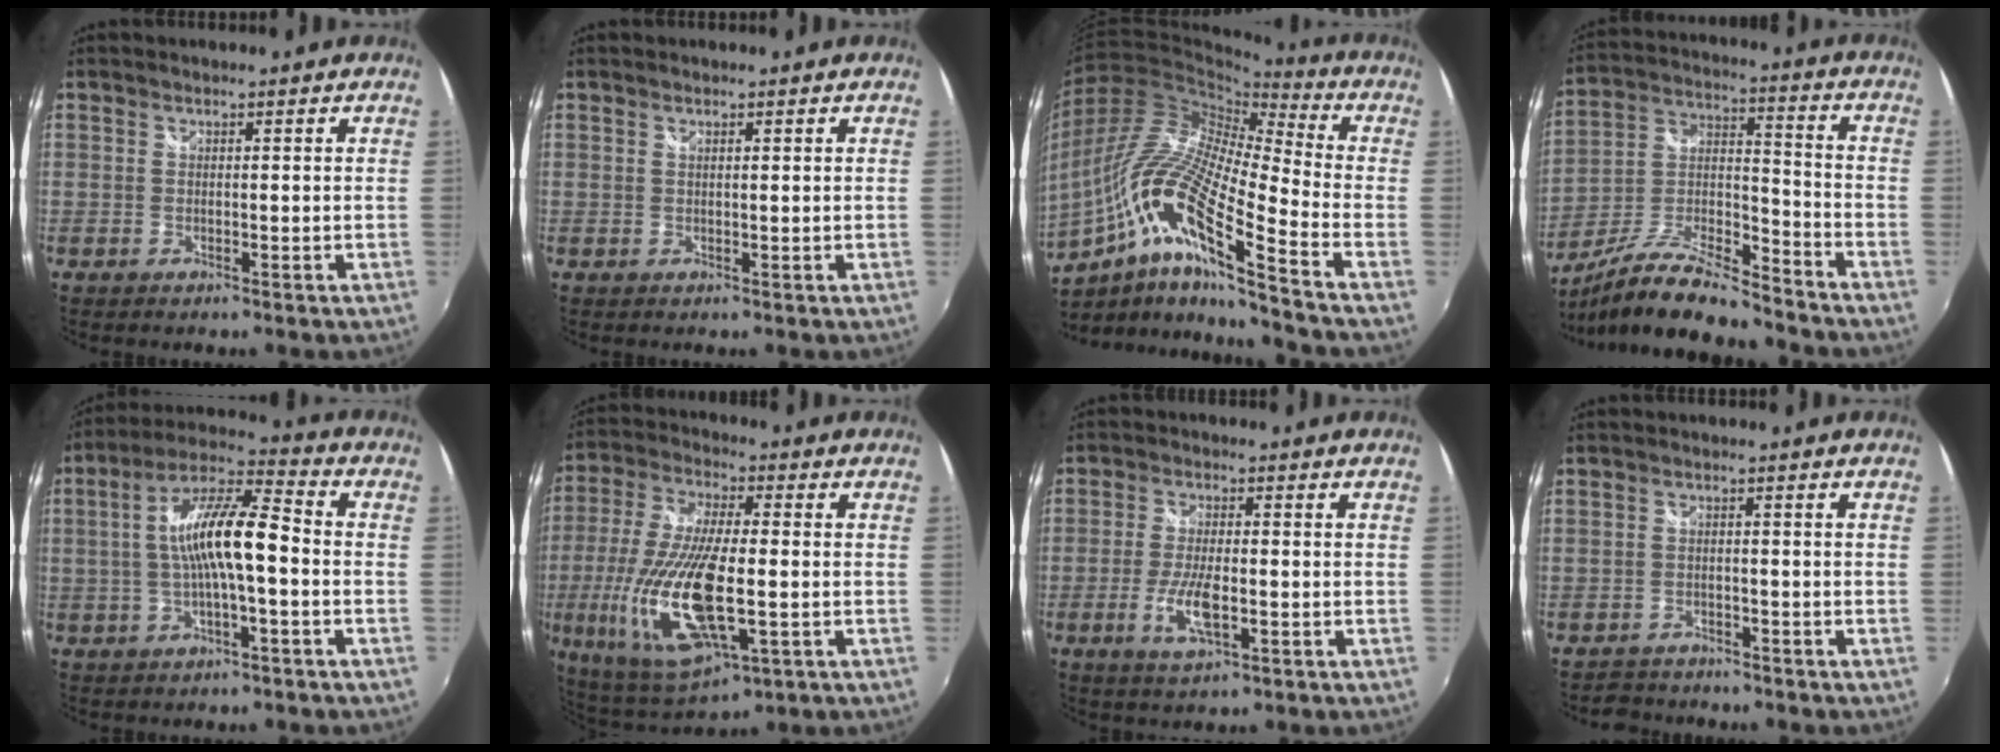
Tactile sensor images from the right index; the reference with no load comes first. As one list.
[{"total": 0.8, "force": [0.5, 0.2, 0.5], "torque": [-0.008, 0.001, 0.009]}, {"total": 20.6, "force": [-9.2, 2.5, 18.2], "torque": [-0.321, -0.037, -0.195]}, {"total": 17.3, "force": [-14.0, 3.6, 9.6], "torque": [-0.200, -0.014, -0.252]}, {"total": 12.8, "force": [-1.0, 2.8, 12.5], "torque": [-0.230, 0.020, -0.020]}, {"total": 23.7, "force": [-4.9, 8.4, 21.6], "torque": [-0.459, -0.043, -0.083]}, {"total": 6.9, "force": [-2.1, 2.1, 6.2], "torque": [-0.130, -0.010, -0.041]}, {"total": 3.3, "force": [-3.0, 1.3, -0.2], "torque": [-0.009, 0.002, -0.054]}]